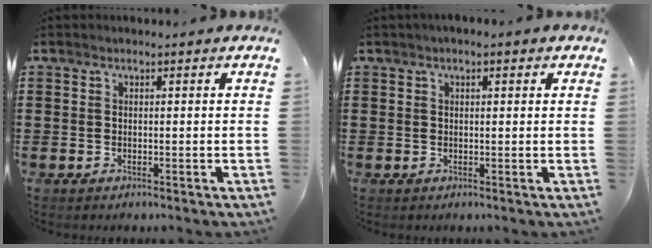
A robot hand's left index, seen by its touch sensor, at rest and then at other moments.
{"total": 1.2, "force": [0.7, 0.4, 1.0], "torque": [-0.019, 0.005, 0.011]}